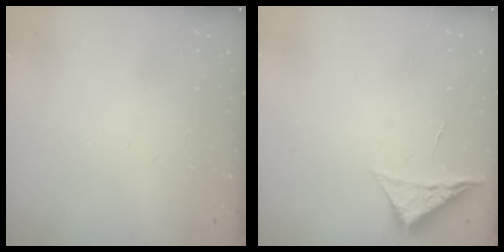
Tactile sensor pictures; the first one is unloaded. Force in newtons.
{"total": 4.7, "press": 4.7, "slide": 0.7}